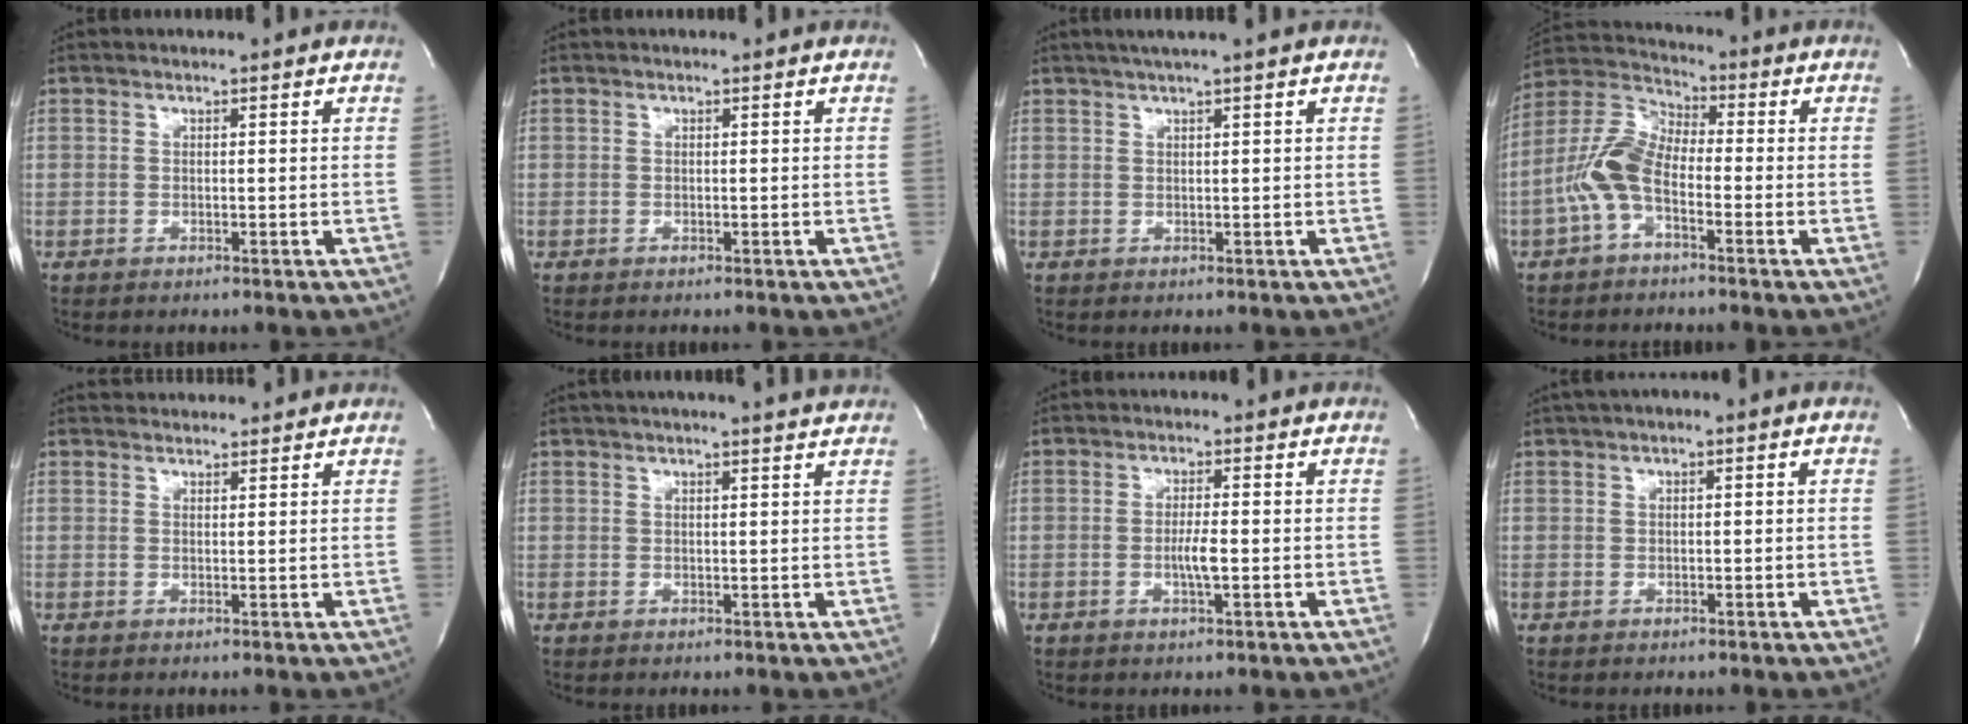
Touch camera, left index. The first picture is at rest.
{"total": 0.0}
{"total": 3.1, "force": [2.2, -0.8, 1.9], "torque": [-0.031, 0.007, 0.041]}
{"total": 8.3, "force": [-3.0, 3.8, 6.8], "torque": [-0.171, 0.016, -0.065]}
{"total": 4.2, "force": [4.1, 0.7, 0.2], "torque": [-0.010, 0.023, 0.056]}
{"total": 8.3, "force": [7.6, -0.2, 3.5], "torque": [-0.054, 0.019, 0.084]}
{"total": 2.6, "force": [-0.8, 0.0, 2.4], "torque": [-0.054, -0.010, -0.013]}
{"total": 1.7, "force": [0.7, 0.4, 1.5], "torque": [-0.027, 0.014, 0.010]}